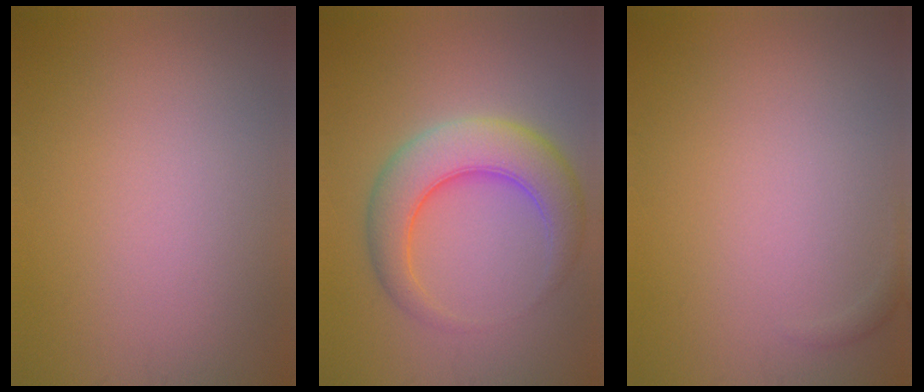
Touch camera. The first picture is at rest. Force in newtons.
{"total": 6.6, "press": 6.6, "slide": 0.3}
{"total": 0.5, "press": 0.5, "slide": 0.1}